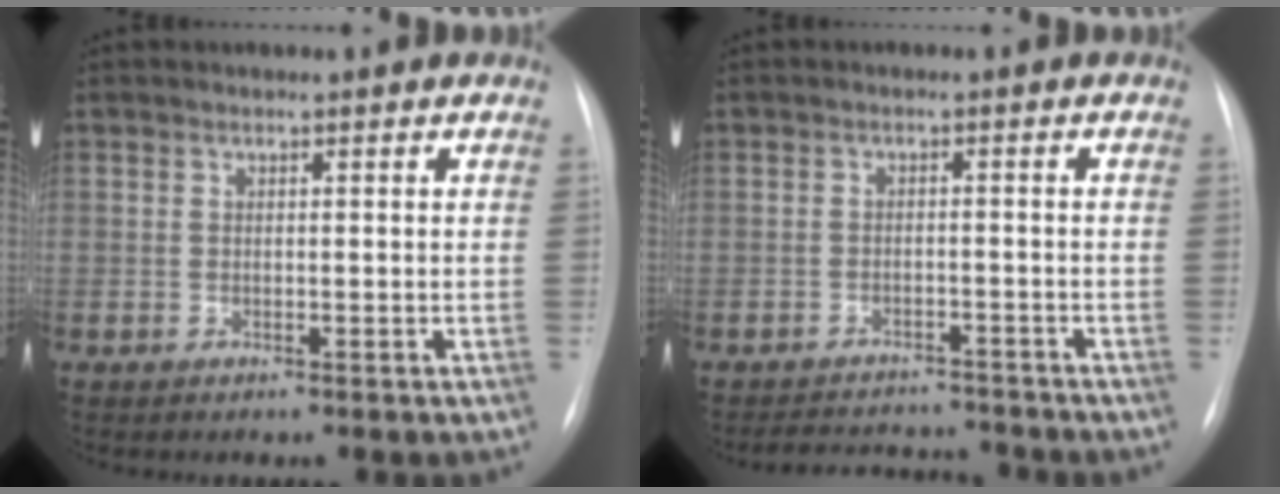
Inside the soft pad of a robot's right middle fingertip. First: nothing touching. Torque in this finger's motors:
{"motor_torque": [0.11, -0.38, -0.01, -0.01]}